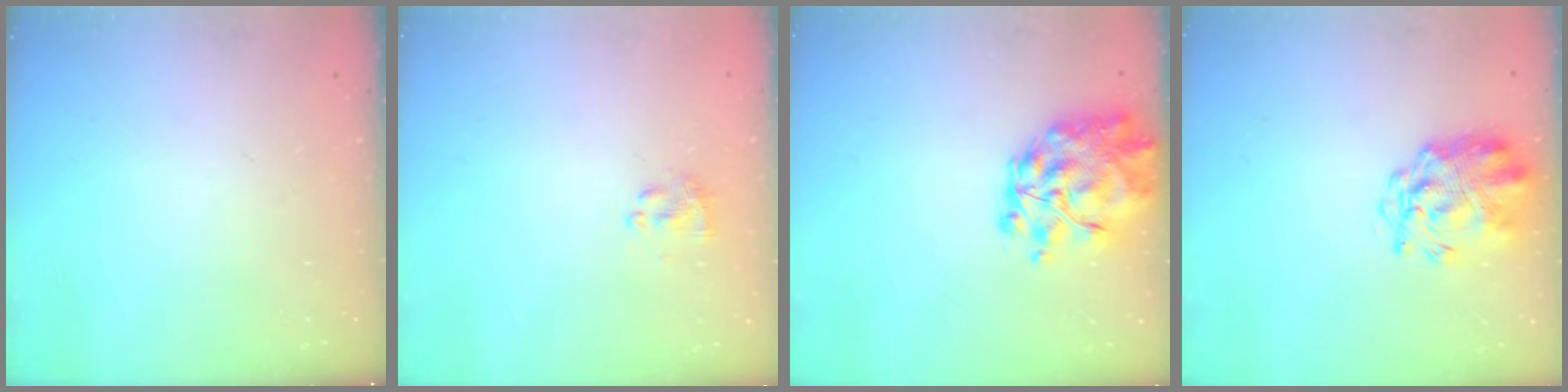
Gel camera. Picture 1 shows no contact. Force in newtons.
{"total": 1.4, "press": 1.3, "slide": 0.6}
{"total": 10.1, "press": 9.6, "slide": 3.1}
{"total": 3.9, "press": 3.6, "slide": 1.4}